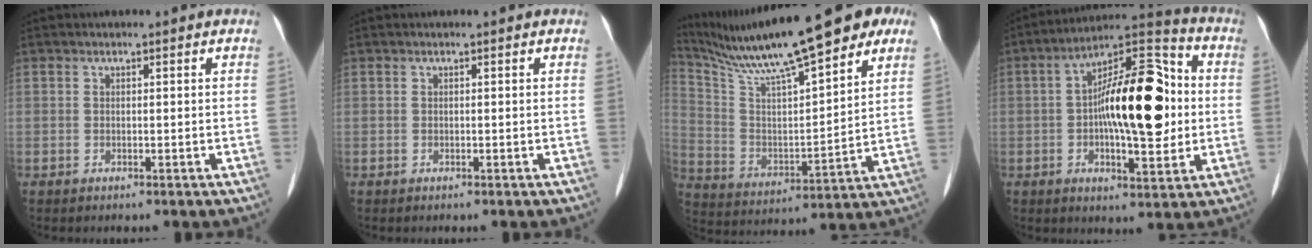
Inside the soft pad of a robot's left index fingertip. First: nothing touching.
{"total": 0.0}
{"total": 23.5, "force": [18.5, 3.0, 14.2], "torque": [-0.246, 0.026, 0.298]}
{"total": 17.1, "force": [0.4, 5.6, 16.1], "torque": [-0.262, 0.033, 0.004]}